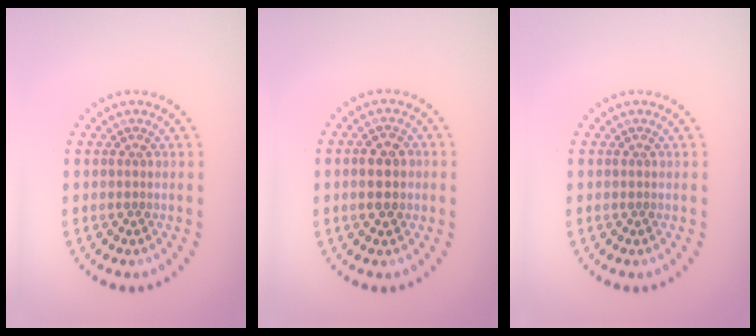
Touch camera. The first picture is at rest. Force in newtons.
{"total": 2.8, "press": 2.8, "slide": 0.2}
{"total": 0.0}